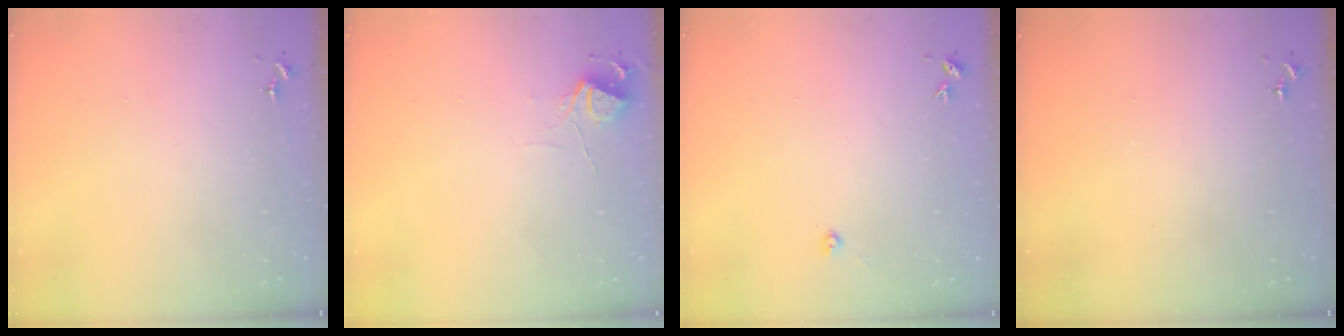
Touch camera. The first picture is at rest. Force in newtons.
{"total": 6.0, "press": 6.0, "slide": 0.7}
{"total": 2.2, "press": 2.2, "slide": 0.3}
{"total": 0.0}